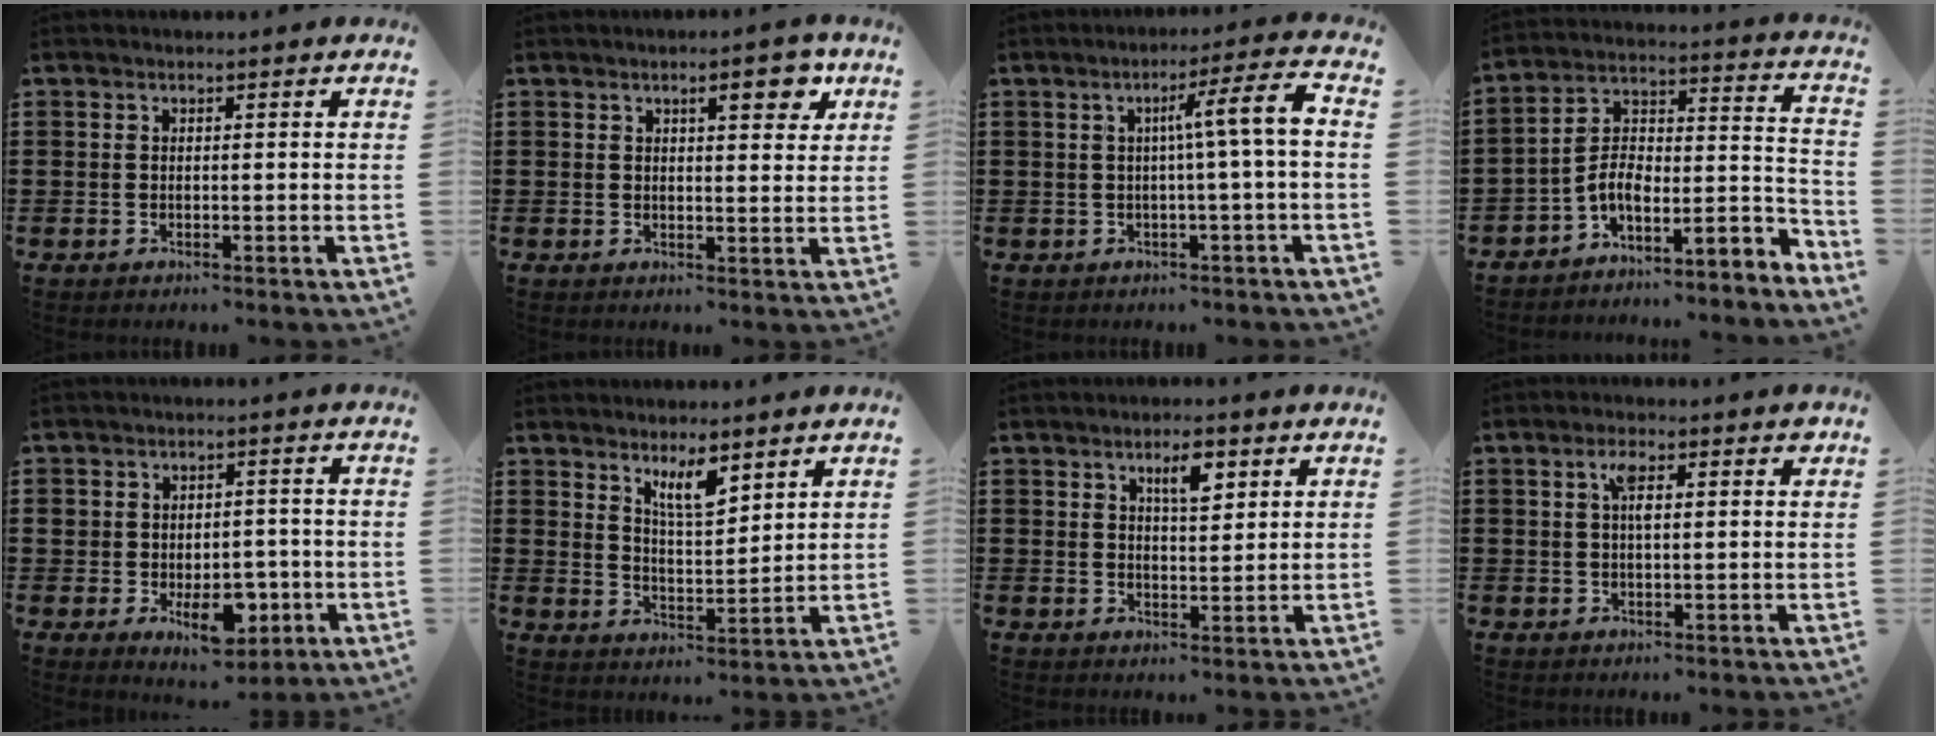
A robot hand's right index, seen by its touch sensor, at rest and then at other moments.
{"total": 5.2, "force": [2.8, 1.6, 4.0], "torque": [-0.054, -0.004, 0.040]}
{"total": 6.9, "force": [0.3, -0.4, 6.9], "torque": [-0.121, -0.005, -0.005]}
{"total": 5.6, "force": [-3.3, 2.6, 3.6], "torque": [-0.067, -0.016, -0.067]}
{"total": 7.3, "force": [-1.9, 5.1, 4.9], "torque": [-0.068, 0.006, -0.035]}
{"total": 6.1, "force": [4.6, 1.6, 3.7], "torque": [-0.068, -0.015, 0.078]}
{"total": 4.3, "force": [2.3, 1.4, 3.3], "torque": [-0.055, 0.001, 0.036]}
{"total": 3.6, "force": [1.2, 1.2, 3.2], "torque": [-0.052, 0.004, 0.013]}